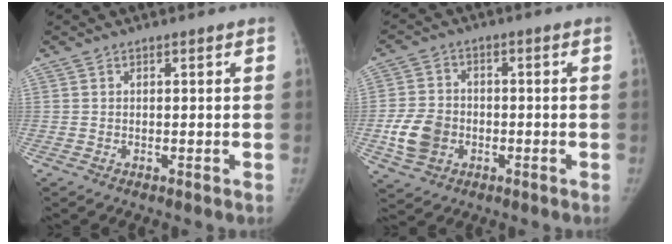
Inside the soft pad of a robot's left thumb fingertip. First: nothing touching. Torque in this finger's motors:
{"motor_torque": [-0.25, 1.53, 0.34, -0.47, 0.31]}